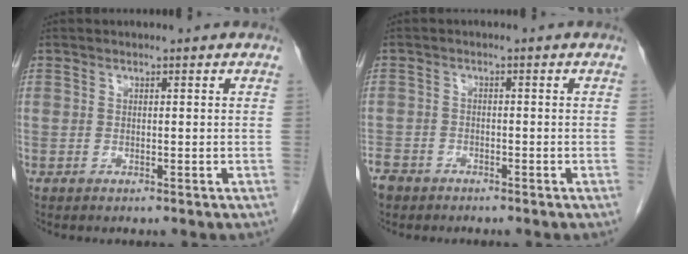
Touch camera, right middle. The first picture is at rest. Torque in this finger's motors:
{"motor_torque": [0.13, -0.71, 0.09, 0.04]}